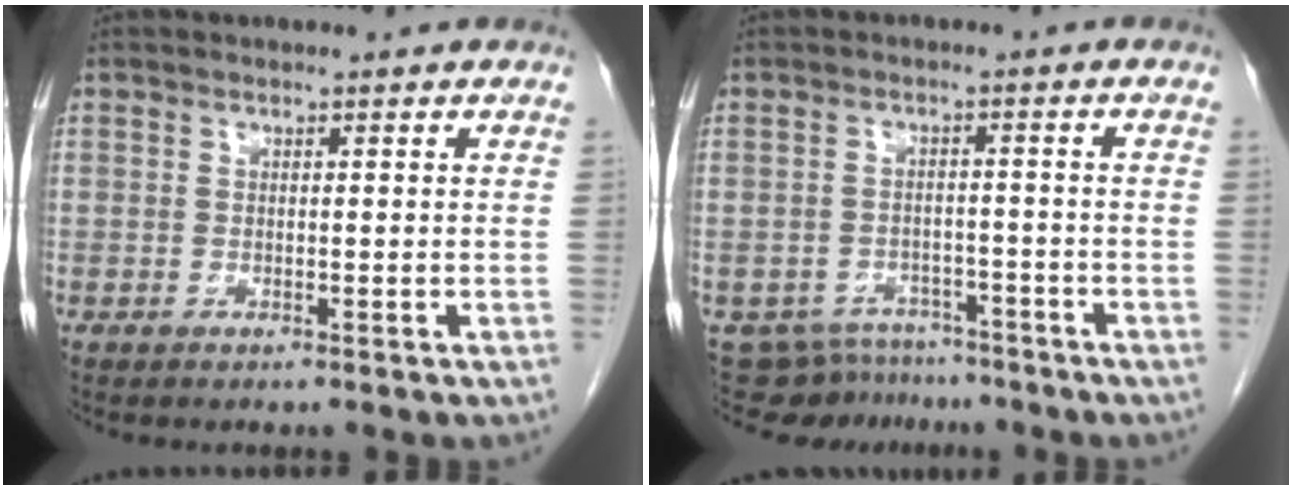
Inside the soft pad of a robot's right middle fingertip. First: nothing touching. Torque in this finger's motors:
{"motor_torque": [-0.28, -0.21, -0.12, -0.05]}